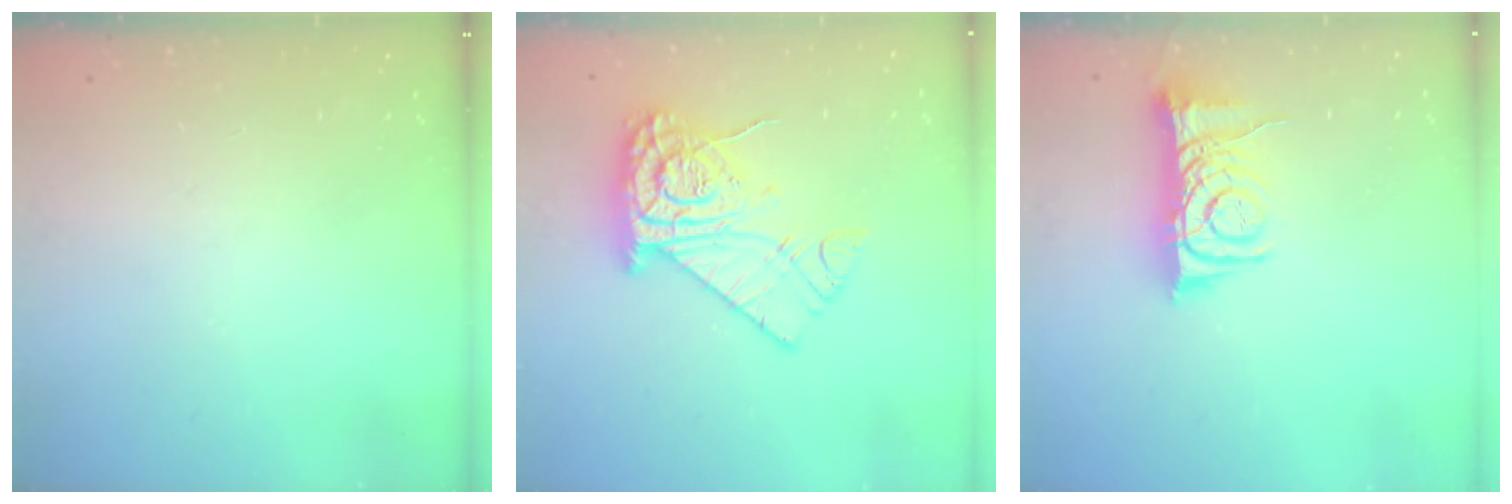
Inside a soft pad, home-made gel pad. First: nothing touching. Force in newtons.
{"total": 16.5, "press": 16.4, "slide": 1.8}
{"total": 8.2, "press": 8.2, "slide": 0.7}